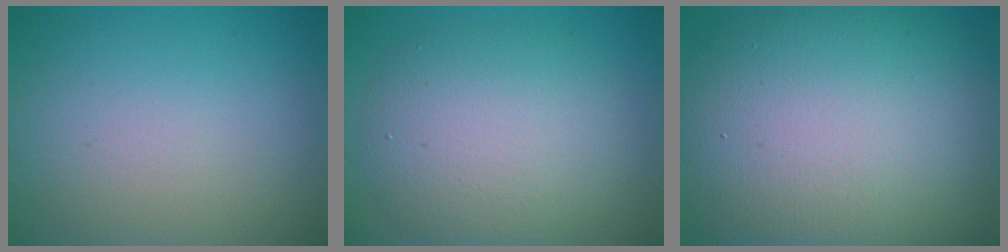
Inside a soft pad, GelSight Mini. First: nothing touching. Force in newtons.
{"total": 6.7, "press": 6.7, "slide": 0.3}
{"total": 15.3, "press": 15.3, "slide": 0.8}